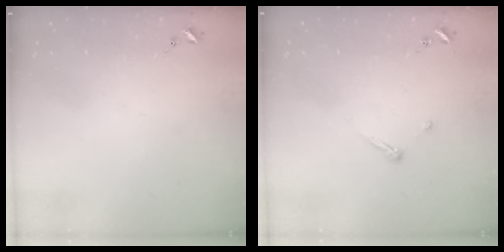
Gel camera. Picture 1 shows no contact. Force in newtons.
{"total": 4.5, "press": 4.5, "slide": 0.4}